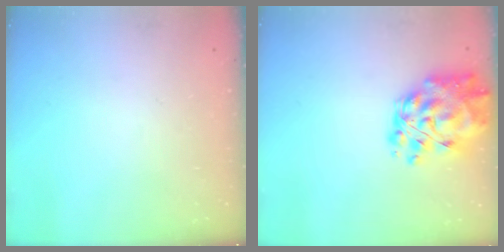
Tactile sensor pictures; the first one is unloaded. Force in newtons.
{"total": 15.7, "press": 15.0, "slide": 4.9}